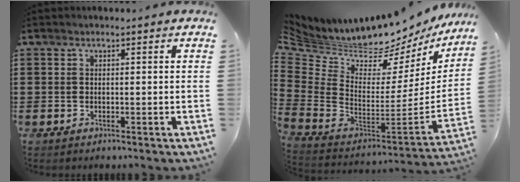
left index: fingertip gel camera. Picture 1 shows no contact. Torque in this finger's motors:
{"motor_torque": [0.96, -1.18, 0.11, 0.00]}